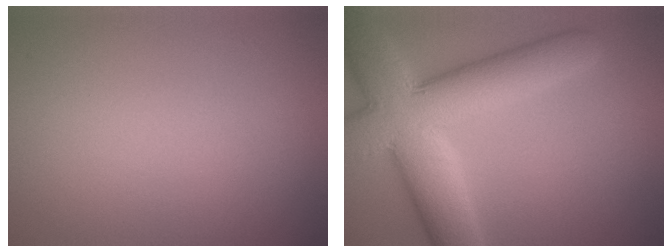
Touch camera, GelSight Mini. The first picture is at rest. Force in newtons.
{"total": 10.1, "press": 10.0, "slide": 0.6}